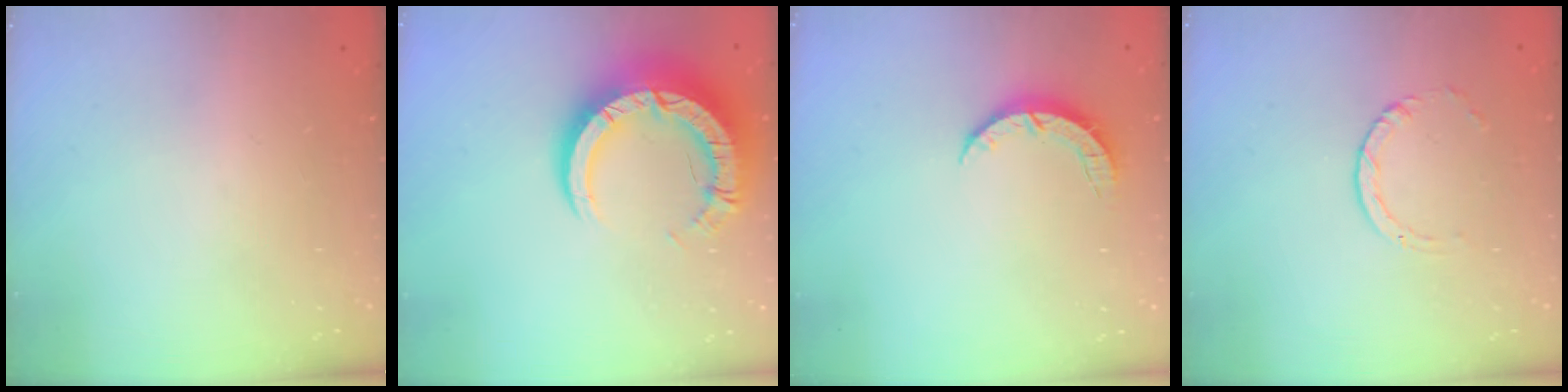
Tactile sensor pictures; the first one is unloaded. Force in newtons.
{"total": 14.5, "press": 14.4, "slide": 1.4}
{"total": 3.6, "press": 3.6, "slide": 0.4}
{"total": 1.0, "press": 1.0, "slide": 0.1}